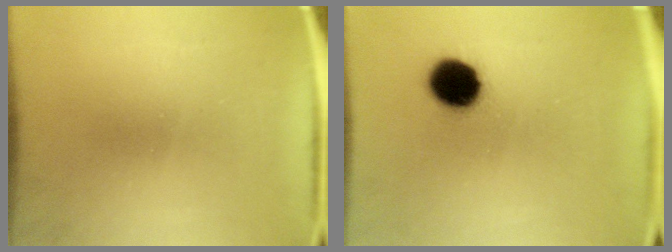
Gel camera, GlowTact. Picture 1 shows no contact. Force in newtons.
{"total": 9.5}